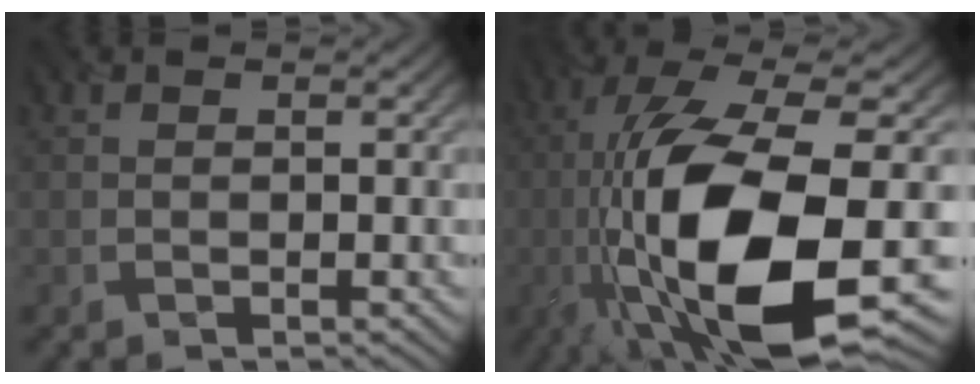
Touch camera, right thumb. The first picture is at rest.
{"total": 17.6, "force": [-4.5, 6.2, 15.8], "torque": [-0.326, -0.012, -0.067]}